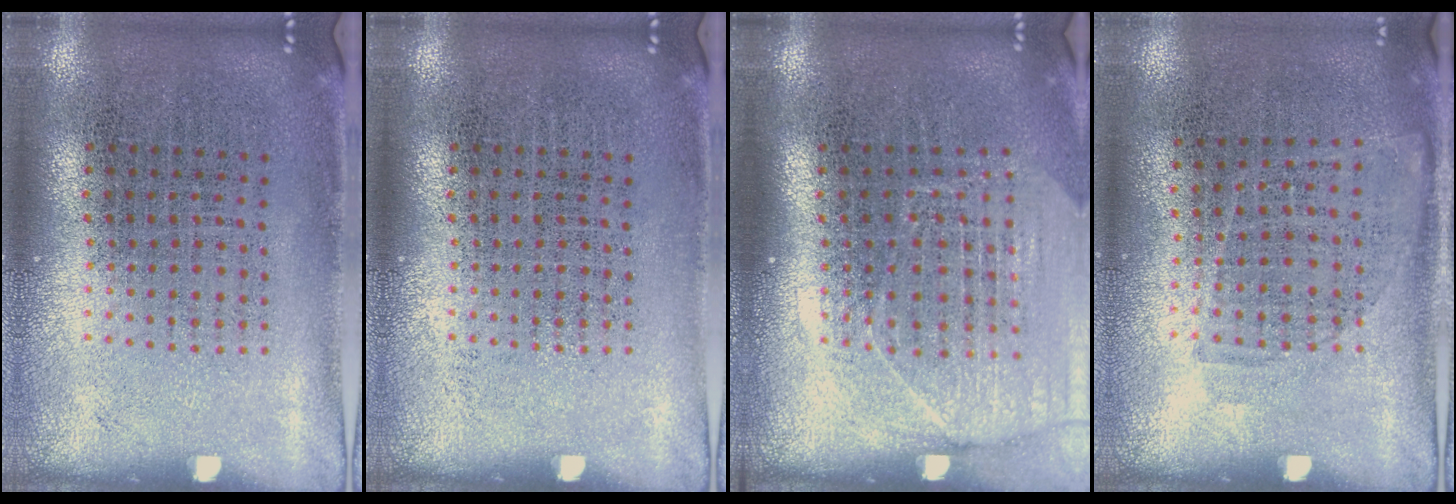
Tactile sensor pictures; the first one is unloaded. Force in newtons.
{"total": 0.0}
{"total": 1.7, "press": 1.5, "slide": 0.8}
{"total": 0.9, "press": 0.8, "slide": 0.5}